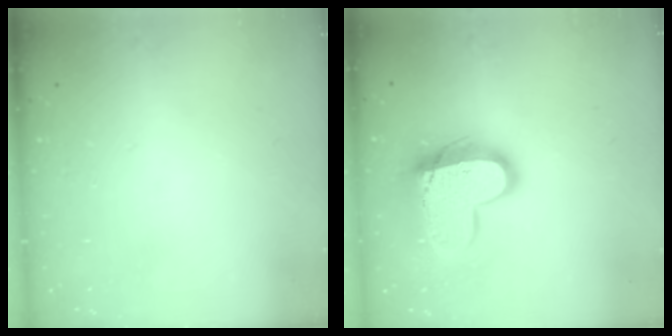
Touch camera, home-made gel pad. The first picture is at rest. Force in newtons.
{"total": 15.3, "press": 15.2, "slide": 1.2}